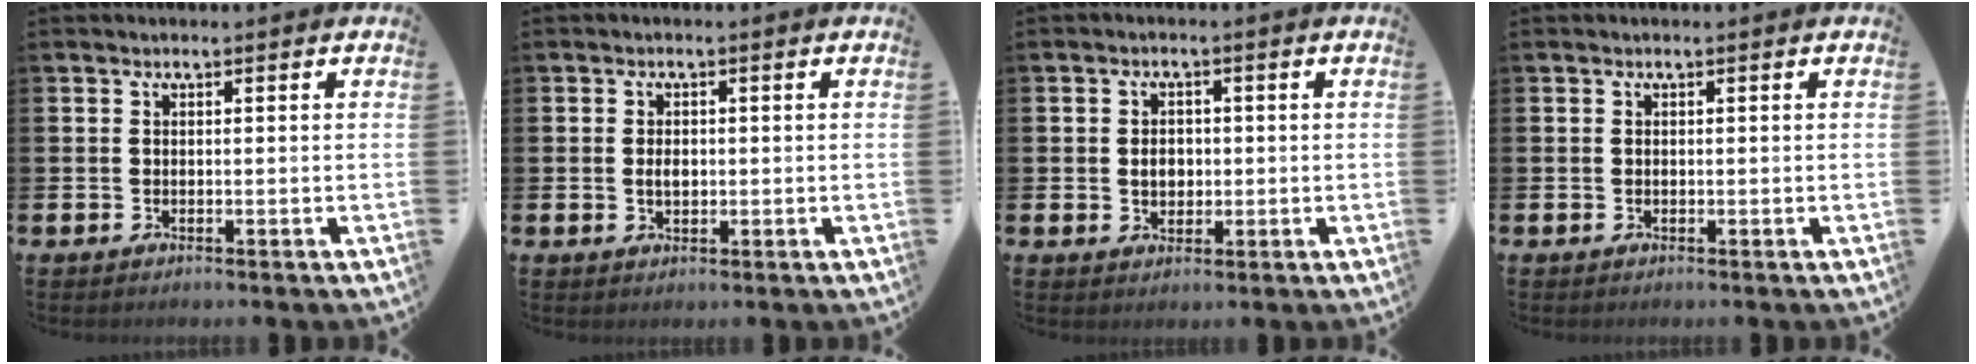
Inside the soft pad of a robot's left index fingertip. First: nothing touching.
{"total": 2.0, "force": [0.0, 1.2, 1.5], "torque": [-0.015, 0.000, -0.005]}
{"total": 2.8, "force": [0.0, 2.2, 1.6], "torque": [-0.020, 0.003, -0.007]}
{"total": 0.0}